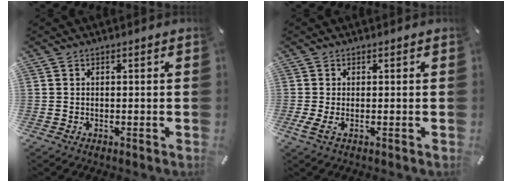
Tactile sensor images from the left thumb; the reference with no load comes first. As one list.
[{"total": 2.0, "force": [-0.2, 0.5, 2.0], "torque": [-0.050, -0.010, -0.005]}]